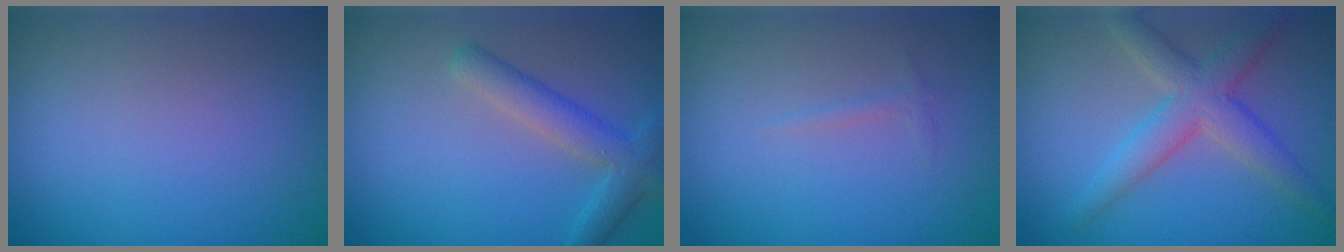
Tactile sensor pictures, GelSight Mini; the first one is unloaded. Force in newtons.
{"total": 3.4, "press": 3.4, "slide": 0.1}
{"total": 0.6, "press": 0.6, "slide": 0.1}
{"total": 4.6, "press": 4.6, "slide": 0.1}